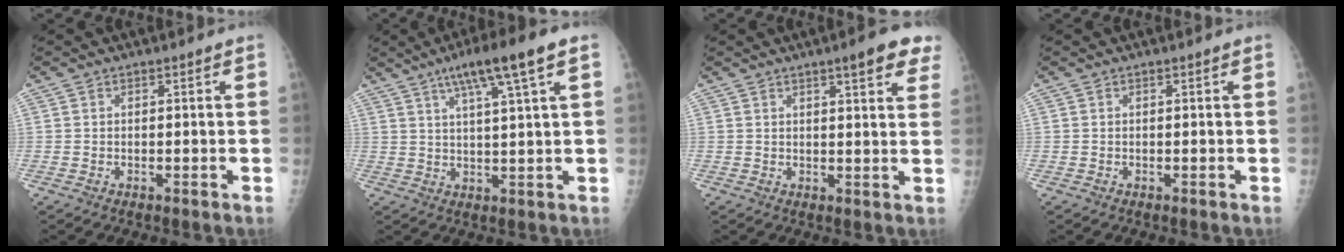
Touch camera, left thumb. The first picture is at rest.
{"total": 10.5, "force": [5.3, 0.4, 9.0], "torque": [-0.152, -0.002, 0.088]}
{"total": 8.1, "force": [5.0, 1.6, 6.1], "torque": [-0.059, -0.014, 0.055]}
{"total": 0.0}